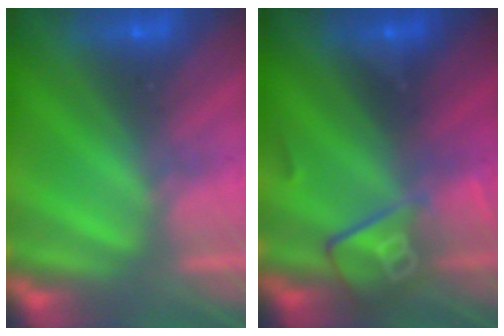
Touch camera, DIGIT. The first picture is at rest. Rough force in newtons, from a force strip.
{"total": 2.8}